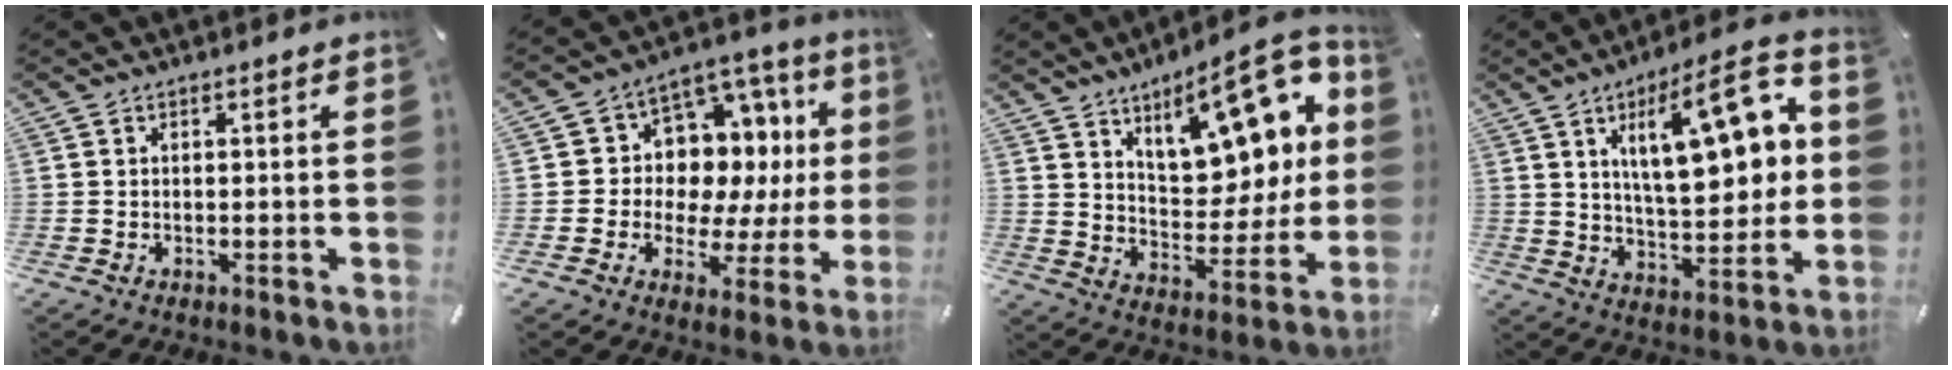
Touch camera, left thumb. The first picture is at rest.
{"total": 9.7, "force": [3.0, 8.3, 3.9], "torque": [-0.049, -0.056, 0.056]}
{"total": 20.0, "force": [10.8, 9.6, 13.8], "torque": [-0.183, -0.065, 0.181]}
{"total": 20.3, "force": [6.7, 8.4, 17.3], "torque": [-0.245, -0.020, 0.100]}